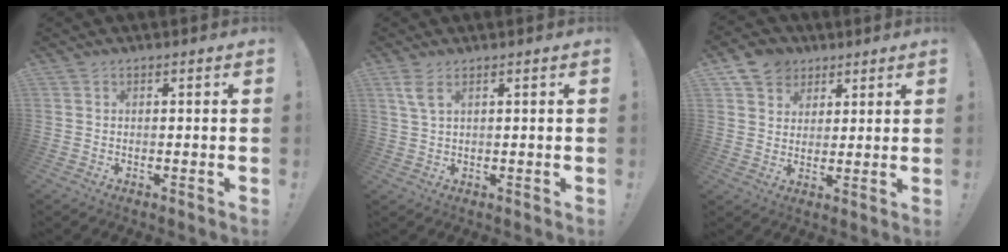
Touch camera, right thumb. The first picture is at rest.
{"total": 3.8, "force": [1.9, 1.2, 3.1], "torque": [-0.064, -0.002, 0.035]}
{"total": 8.3, "force": [4.7, 6.5, 1.9], "torque": [-0.035, -0.025, 0.097]}